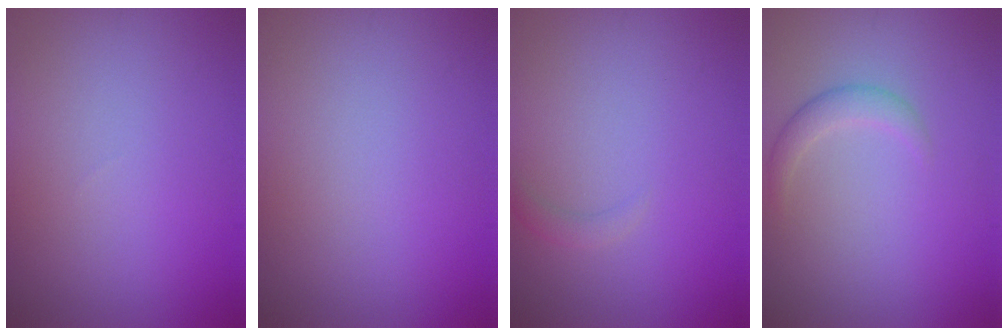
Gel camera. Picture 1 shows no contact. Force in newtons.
{"total": 0.0}
{"total": 0.9, "press": 0.9, "slide": 0.2}
{"total": 1.6, "press": 1.6, "slide": 0.1}